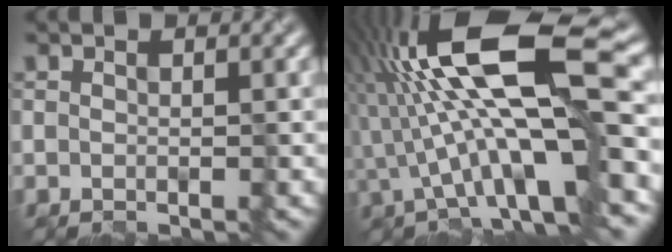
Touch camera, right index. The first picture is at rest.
{"total": 13.9, "force": [0.6, 3.5, 13.4], "torque": [-0.223, 0.027, 0.004]}